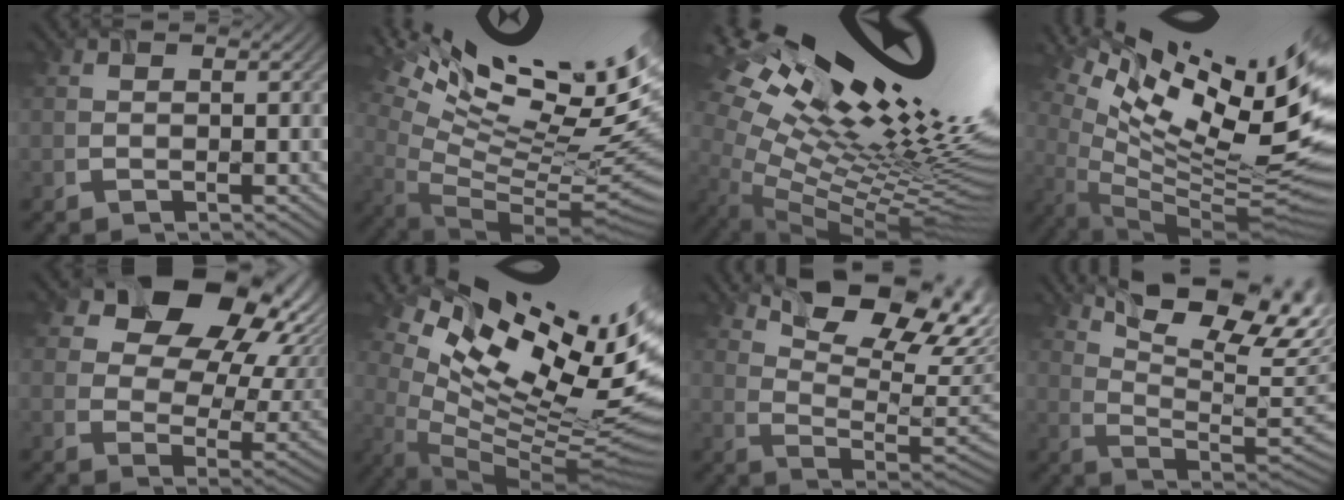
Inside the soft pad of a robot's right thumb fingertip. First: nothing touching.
{"total": 16.7, "force": [8.5, 5.3, 13.4], "torque": [-0.215, 0.003, 0.159]}
{"total": 18.8, "force": [8.3, 6.2, 15.7], "torque": [-0.275, 0.024, 0.130]}
{"total": 15.7, "force": [6.6, 5.2, 13.2], "torque": [-0.216, 0.002, 0.124]}
{"total": 15.4, "force": [7.7, 10.0, 8.8], "torque": [-0.145, 0.004, 0.127]}
{"total": 16.8, "force": [7.5, 6.9, 13.4], "torque": [-0.203, 0.007, 0.141]}
{"total": 14.1, "force": [6.1, 6.8, 10.7], "torque": [-0.166, 0.004, 0.087]}
{"total": 14.9, "force": [7.3, 6.0, 11.5], "torque": [-0.192, 0.011, 0.110]}